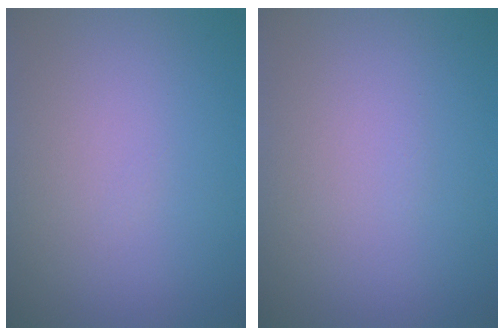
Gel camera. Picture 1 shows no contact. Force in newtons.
{"total": 0.0}